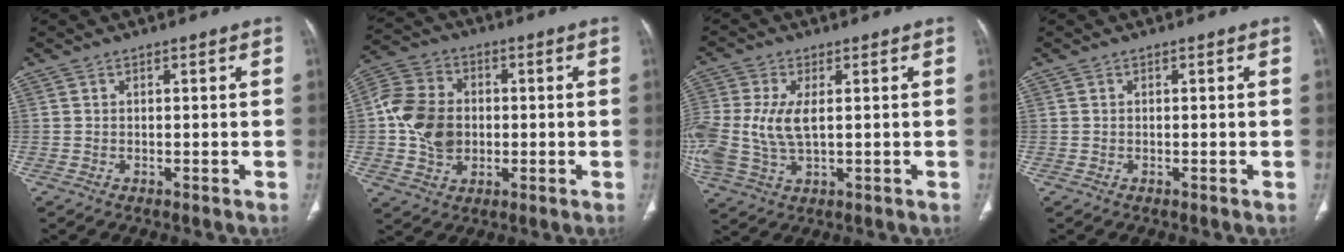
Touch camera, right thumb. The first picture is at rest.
{"total": 12.3, "force": [-0.5, 9.7, 7.6], "torque": [-0.134, 0.017, -0.012]}
{"total": 12.0, "force": [0.6, 6.5, 10.0], "torque": [-0.249, -0.005, 0.020]}
{"total": 0.0}